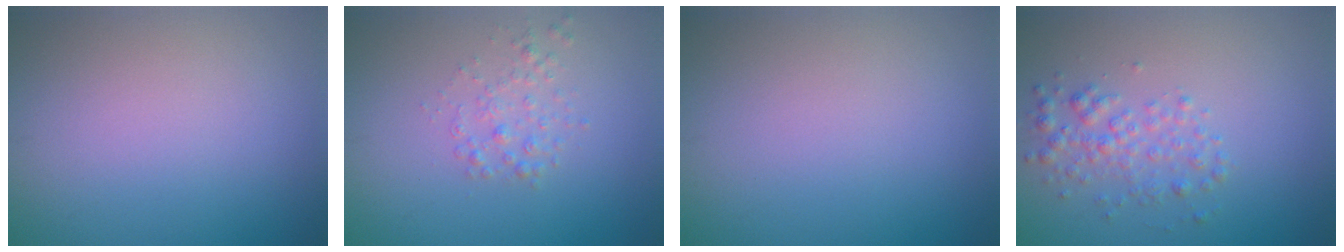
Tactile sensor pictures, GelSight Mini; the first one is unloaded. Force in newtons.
{"total": 1.4, "press": 1.4, "slide": 0.1}
{"total": 0.0}
{"total": 2.3, "press": 2.3, "slide": 0.1}